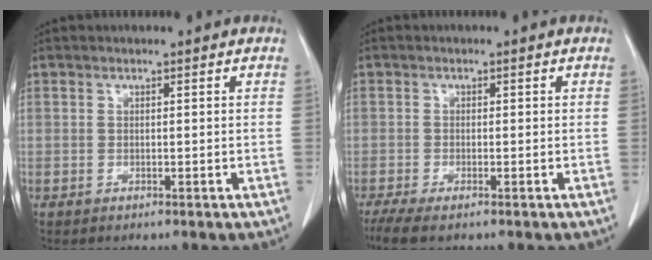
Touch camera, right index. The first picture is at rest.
{"total": 4.5, "force": [-3.1, 1.1, 3.0], "torque": [-0.057, -0.011, -0.051]}